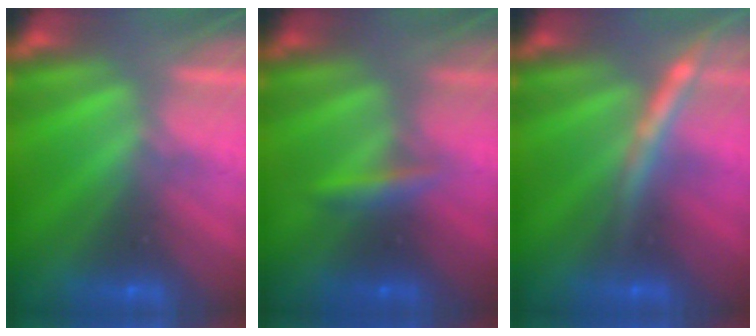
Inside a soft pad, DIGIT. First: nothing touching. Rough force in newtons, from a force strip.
{"total": 2.4}
{"total": 2.8}